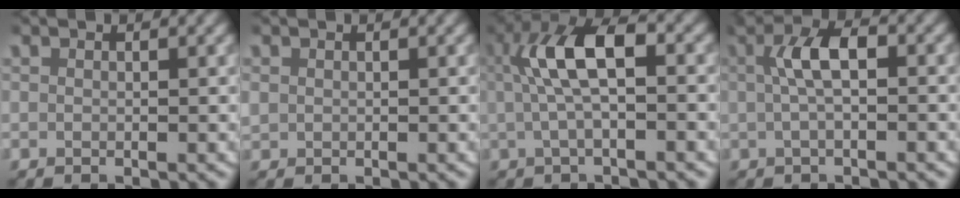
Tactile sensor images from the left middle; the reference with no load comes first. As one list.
[{"total": 1.0, "force": [0.2, 0.9, 0.3], "torque": [-0.015, 0.001, 0.006]}, {"total": 6.8, "force": [0.5, 2.8, 6.1], "torque": [-0.119, 0.011, 0.004]}, {"total": 3.5, "force": [0.1, 1.4, 3.3], "torque": [-0.064, 0.013, -0.004]}]